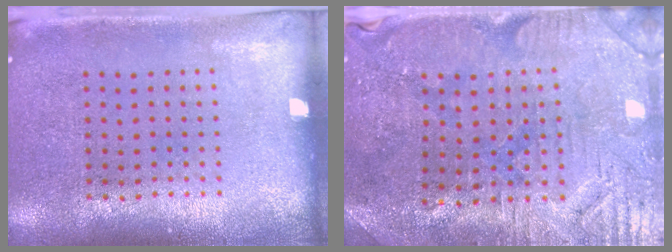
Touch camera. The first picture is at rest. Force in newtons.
{"total": 1.4, "press": 1.4, "slide": 0.4}